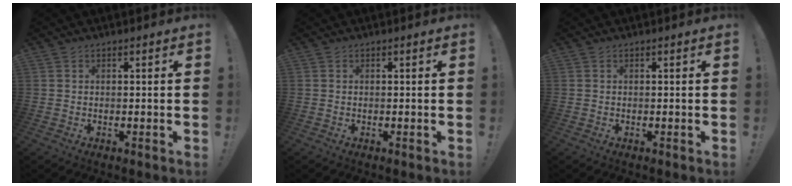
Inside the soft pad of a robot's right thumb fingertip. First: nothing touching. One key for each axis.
{"total": 0.0}
{"total": 0.0}